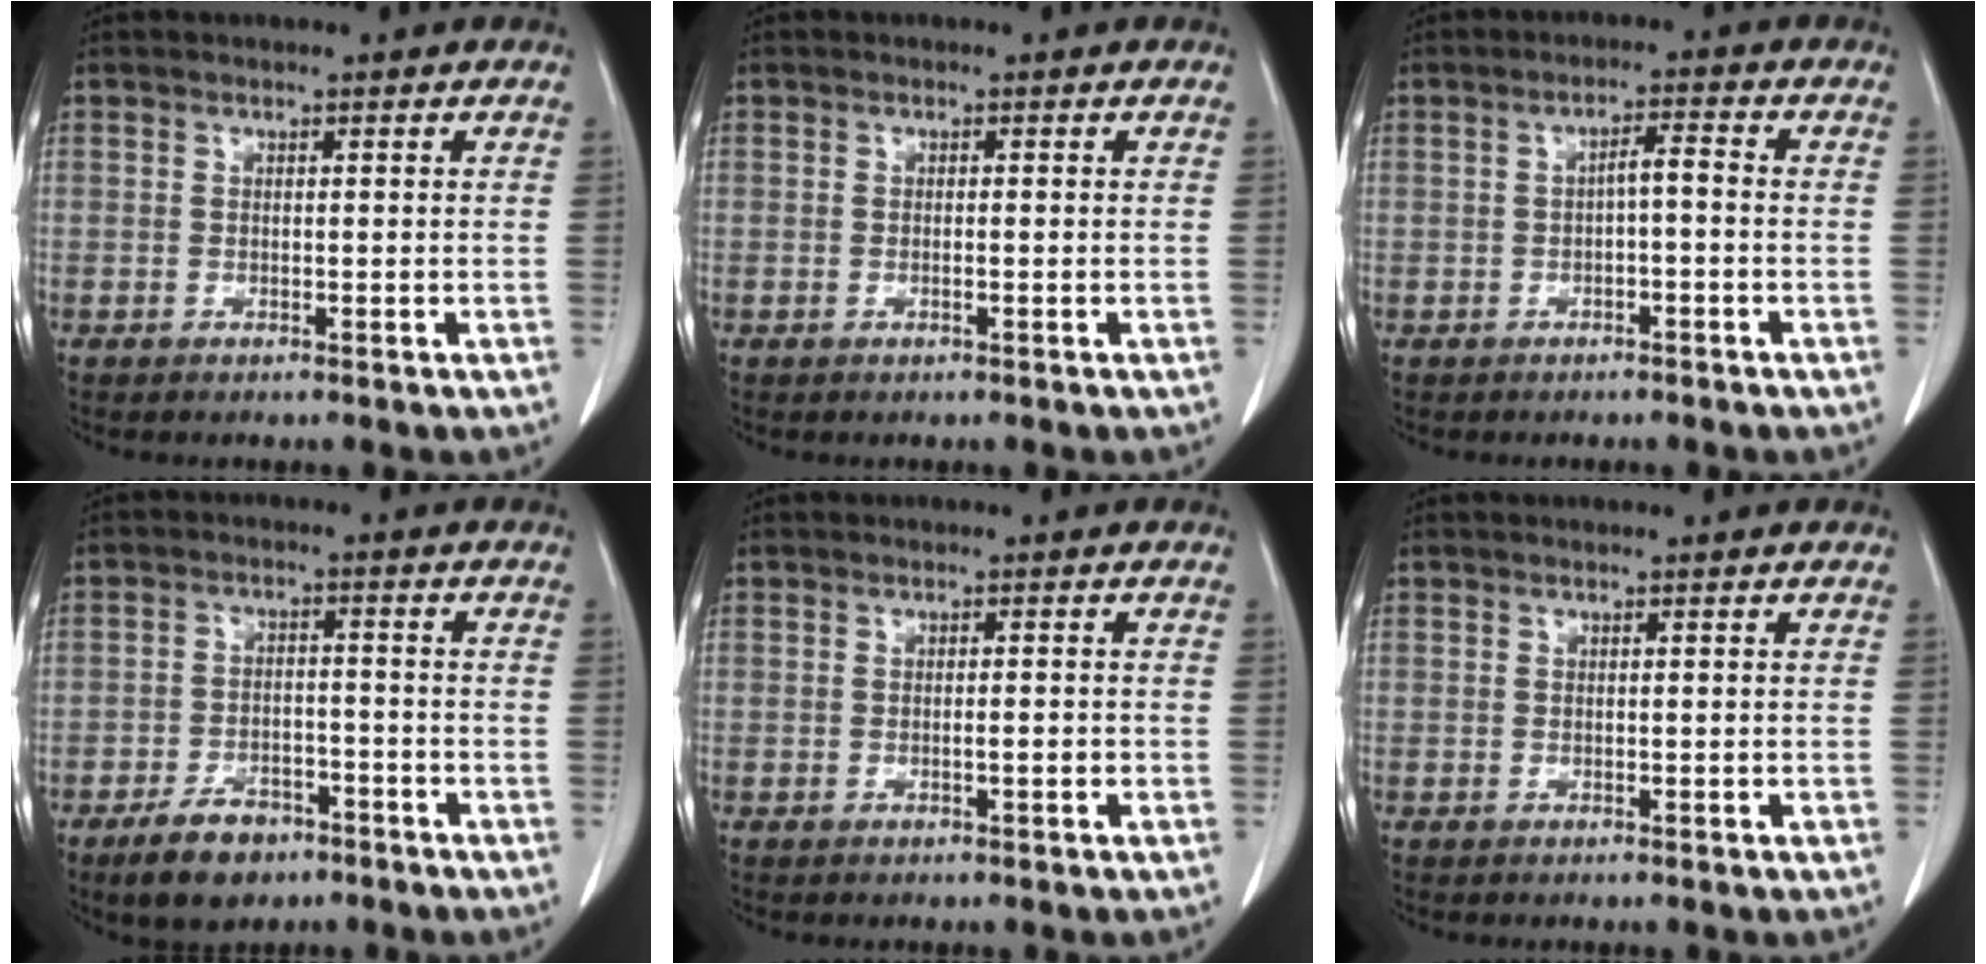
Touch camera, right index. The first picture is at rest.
{"total": 0.7, "force": [-0.2, 0.2, 0.7], "torque": [-0.016, 0.000, -0.003]}
{"total": 3.2, "force": [-0.5, 0.9, 3.0], "torque": [-0.056, 0.016, -0.004]}
{"total": 7.7, "force": [-5.2, 4.1, 4.0], "torque": [-0.076, 0.001, -0.084]}
{"total": 1.6, "force": [-0.5, 0.5, 1.5], "torque": [-0.030, 0.001, -0.007]}
{"total": 0.0}